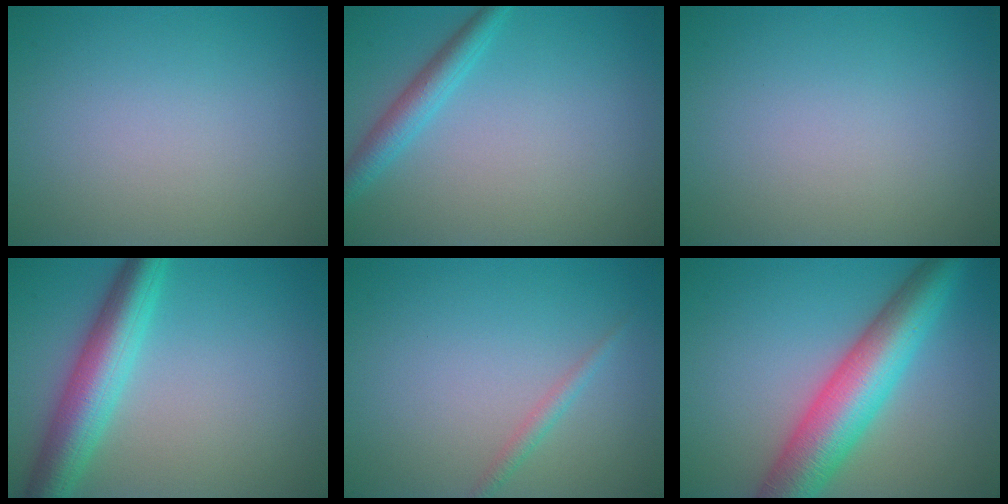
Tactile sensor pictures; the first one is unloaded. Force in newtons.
{"total": 2.6, "press": 2.6, "slide": 0.2}
{"total": 0.0}
{"total": 6.2, "press": 6.2, "slide": 0.1}
{"total": 1.2, "press": 1.2, "slide": 0.0}
{"total": 9.0, "press": 9.0, "slide": 0.2}